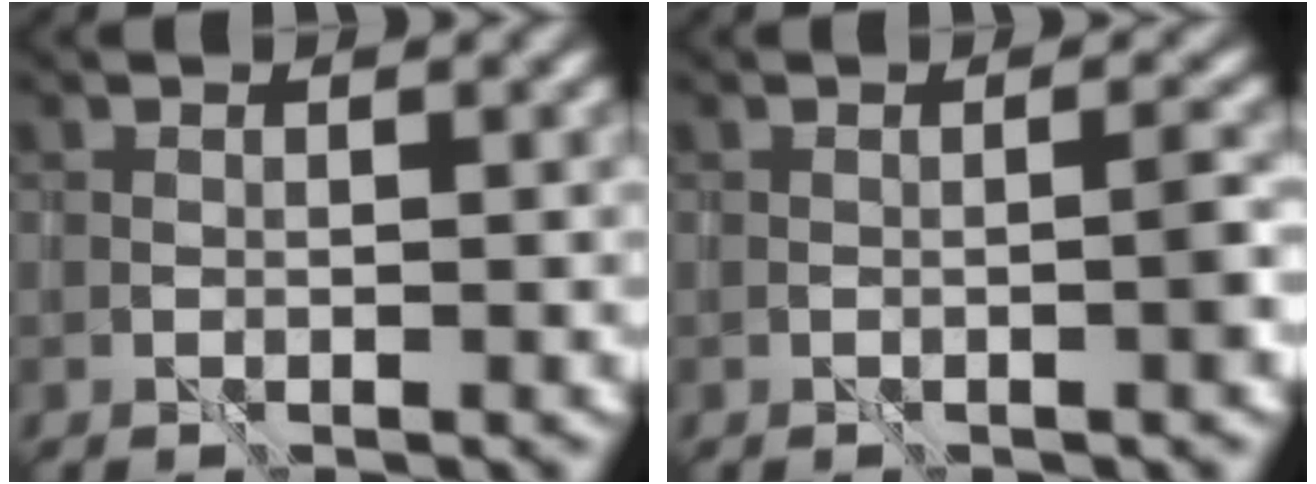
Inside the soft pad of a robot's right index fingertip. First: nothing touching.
{"total": 1.2, "force": [-0.2, -0.2, 1.2], "torque": [-0.019, 0.005, -0.006]}